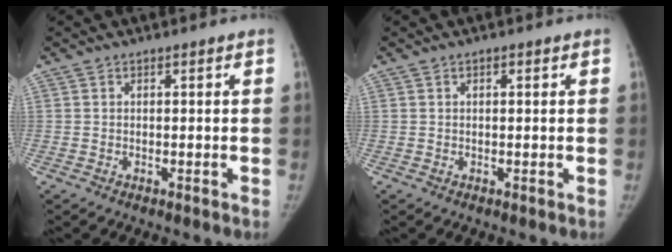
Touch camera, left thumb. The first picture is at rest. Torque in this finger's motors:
{"motor_torque": [-0.48, -0.29, -0.31, 0.61, -0.04]}